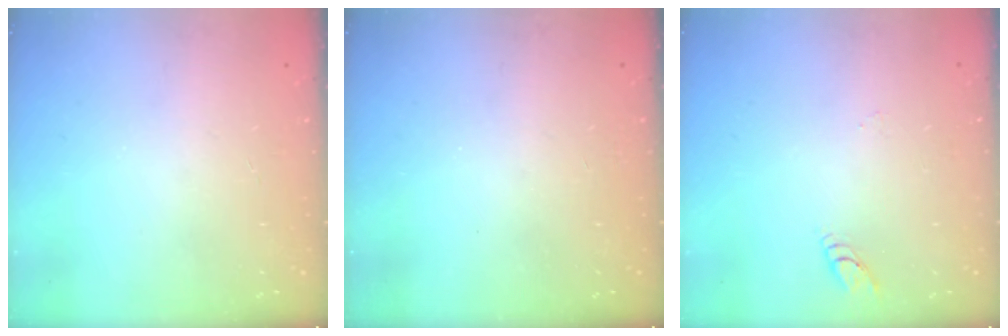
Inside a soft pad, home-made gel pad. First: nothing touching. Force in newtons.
{"total": 0.0}
{"total": 2.8, "press": 2.8, "slide": 0.3}